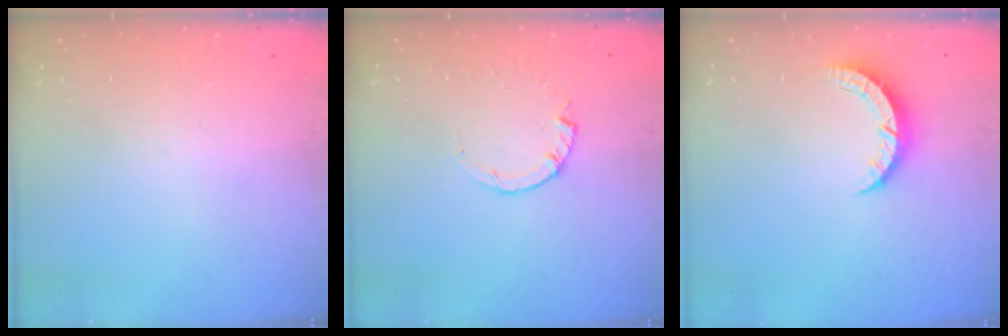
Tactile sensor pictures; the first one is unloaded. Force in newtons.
{"total": 1.0, "press": 0.9, "slide": 0.3}
{"total": 4.4, "press": 4.4, "slide": 0.5}